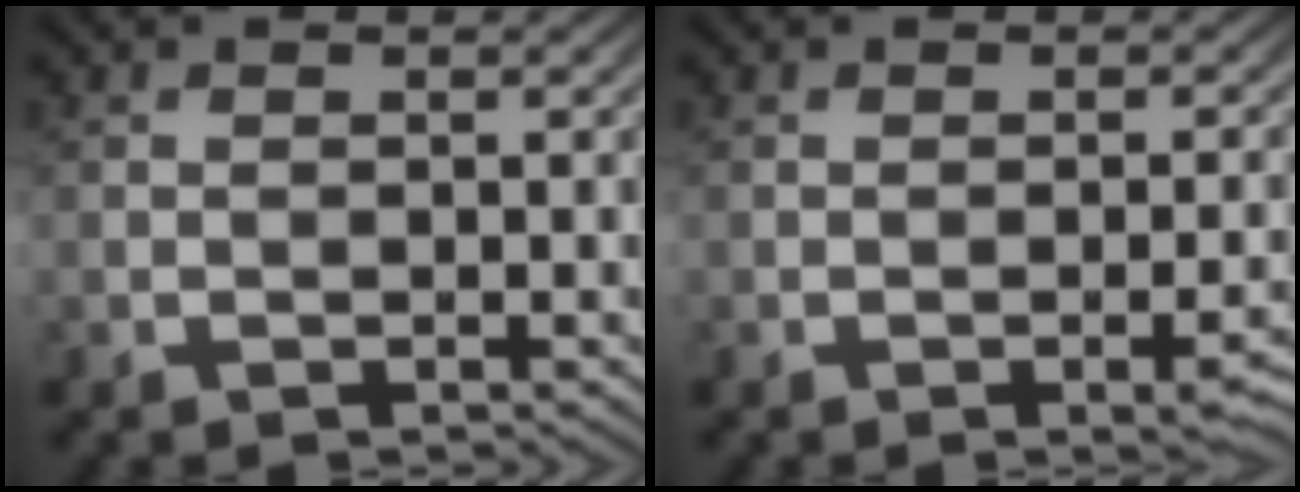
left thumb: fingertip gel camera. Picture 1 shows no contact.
{"total": 2.7, "force": [-1.3, 0.7, 2.2], "torque": [-0.025, 0.001, -0.017]}